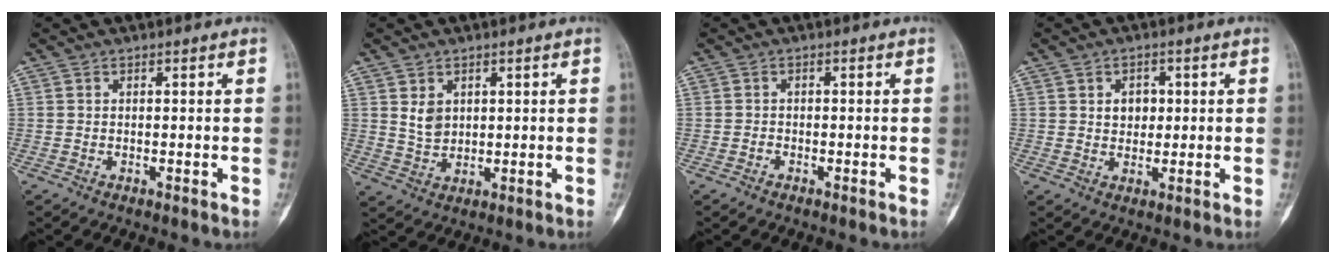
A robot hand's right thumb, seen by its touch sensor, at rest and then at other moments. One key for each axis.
{"total": 4.0, "fx": 1.4, "fy": 2.9, "fz": 2.3, "tx": -0.030, "ty": -0.013, "tz": 0.033}
{"total": 0.6, "fx": -0.4, "fy": 0.3, "fz": 0.2, "tx": -0.005, "ty": 0.001, "tz": -0.010}
{"total": 3.8, "fx": 0.8, "fy": 3.0, "fz": 2.2, "tx": -0.010, "ty": -0.001, "tz": 0.010}